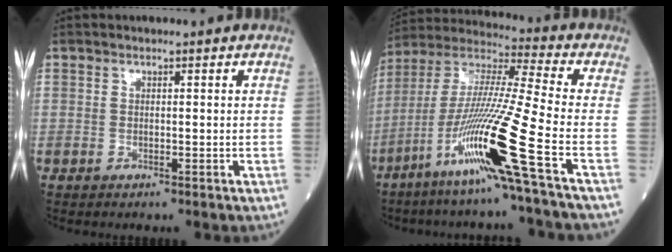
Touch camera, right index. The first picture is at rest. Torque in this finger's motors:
{"motor_torque": [2.14, 0.00, 1.05, 0.21]}